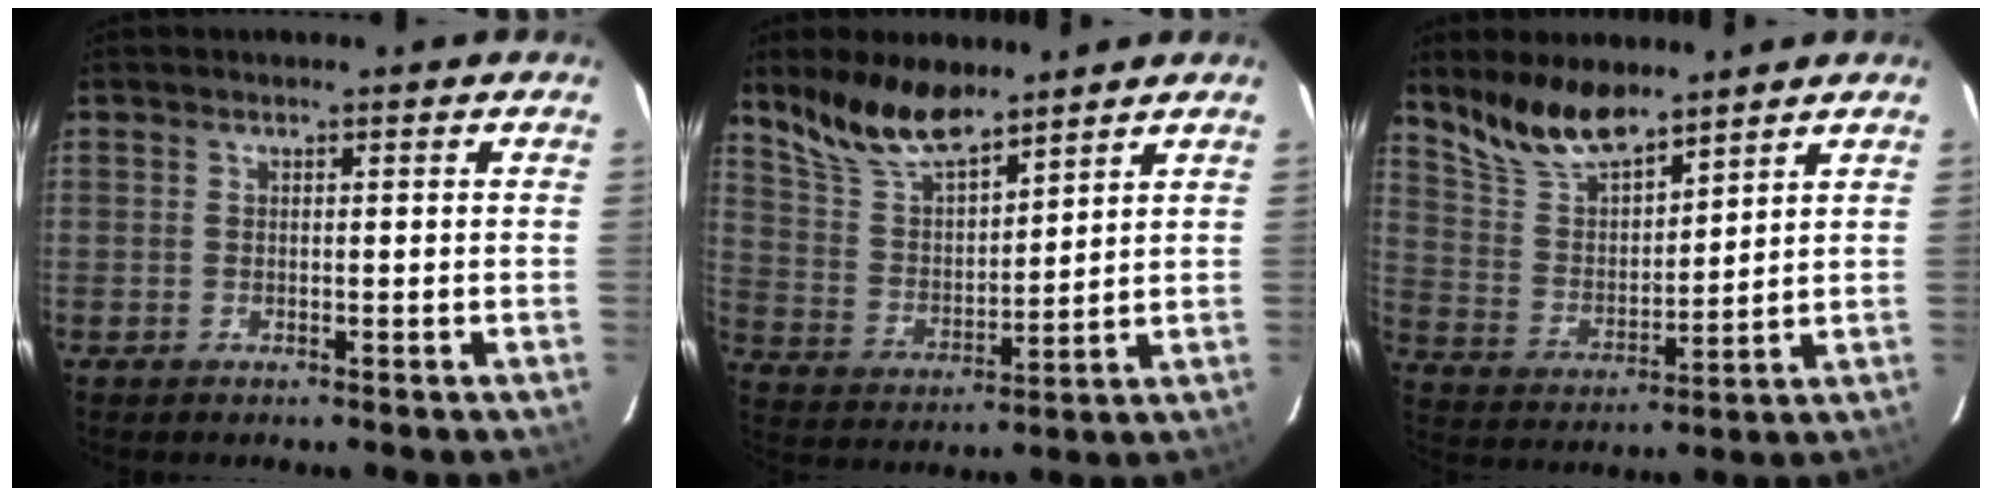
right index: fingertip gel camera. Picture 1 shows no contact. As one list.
[{"total": 12.6, "force": [10.1, 3.9, 6.4], "torque": [-0.126, 0.016, 0.203]}, {"total": 12.4, "force": [10.1, 4.0, 5.9], "torque": [-0.118, 0.014, 0.203]}]